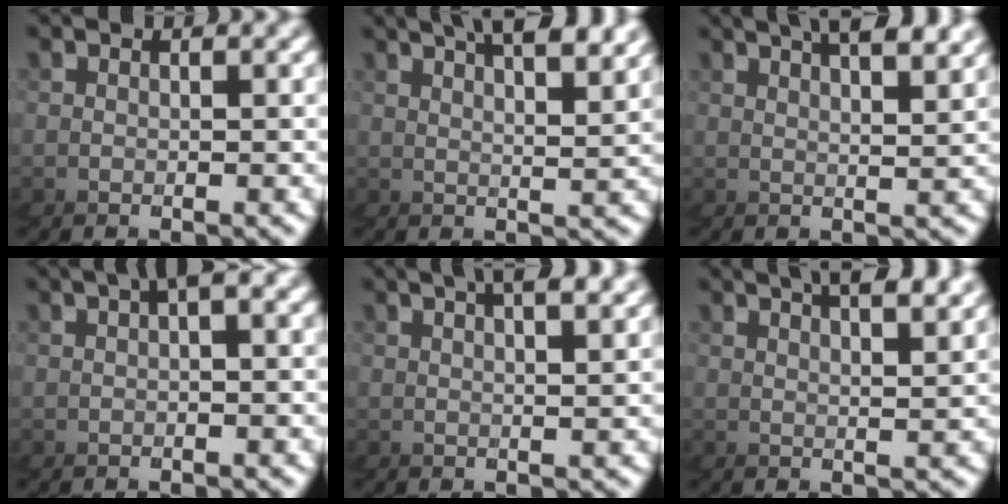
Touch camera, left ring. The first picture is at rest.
{"total": 5.0, "force": [3.9, -3.1, -0.4], "torque": [-0.016, 0.030, 0.052]}
{"total": 4.3, "force": [3.3, -2.8, -0.4], "torque": [-0.013, 0.026, 0.044]}
{"total": 1.4, "force": [-0.1, -0.8, 1.2], "torque": [-0.038, 0.010, -0.002]}
{"total": 2.9, "force": [1.9, -2.2, -0.1], "torque": [-0.011, 0.020, 0.023]}
{"total": 4.2, "force": [3.1, -2.7, -0.4], "torque": [-0.010, 0.024, 0.042]}